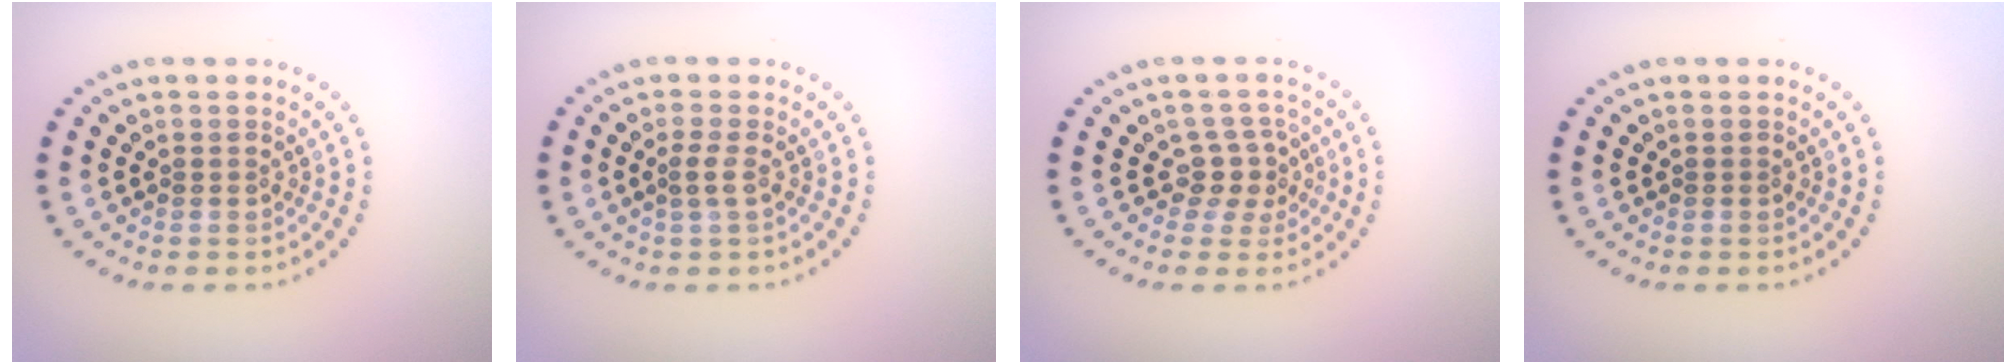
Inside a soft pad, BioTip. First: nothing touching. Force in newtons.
{"total": 1.0, "press": 0.8, "slide": 0.6}
{"total": 2.2, "press": 1.7, "slide": 1.4}
{"total": 0.0}